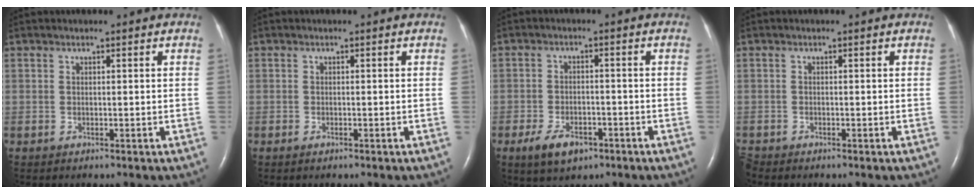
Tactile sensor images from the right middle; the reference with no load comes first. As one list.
[{"total": 0.5, "force": [-0.4, 0.1, 0.3], "torque": [-0.007, -0.001, -0.005]}, {"total": 5.8, "force": [-3.4, 3.0, 3.6], "torque": [-0.073, -0.002, -0.053]}, {"total": 1.0, "force": [-1.0, 0.0, -0.1], "torque": [-0.001, -0.004, -0.018]}]